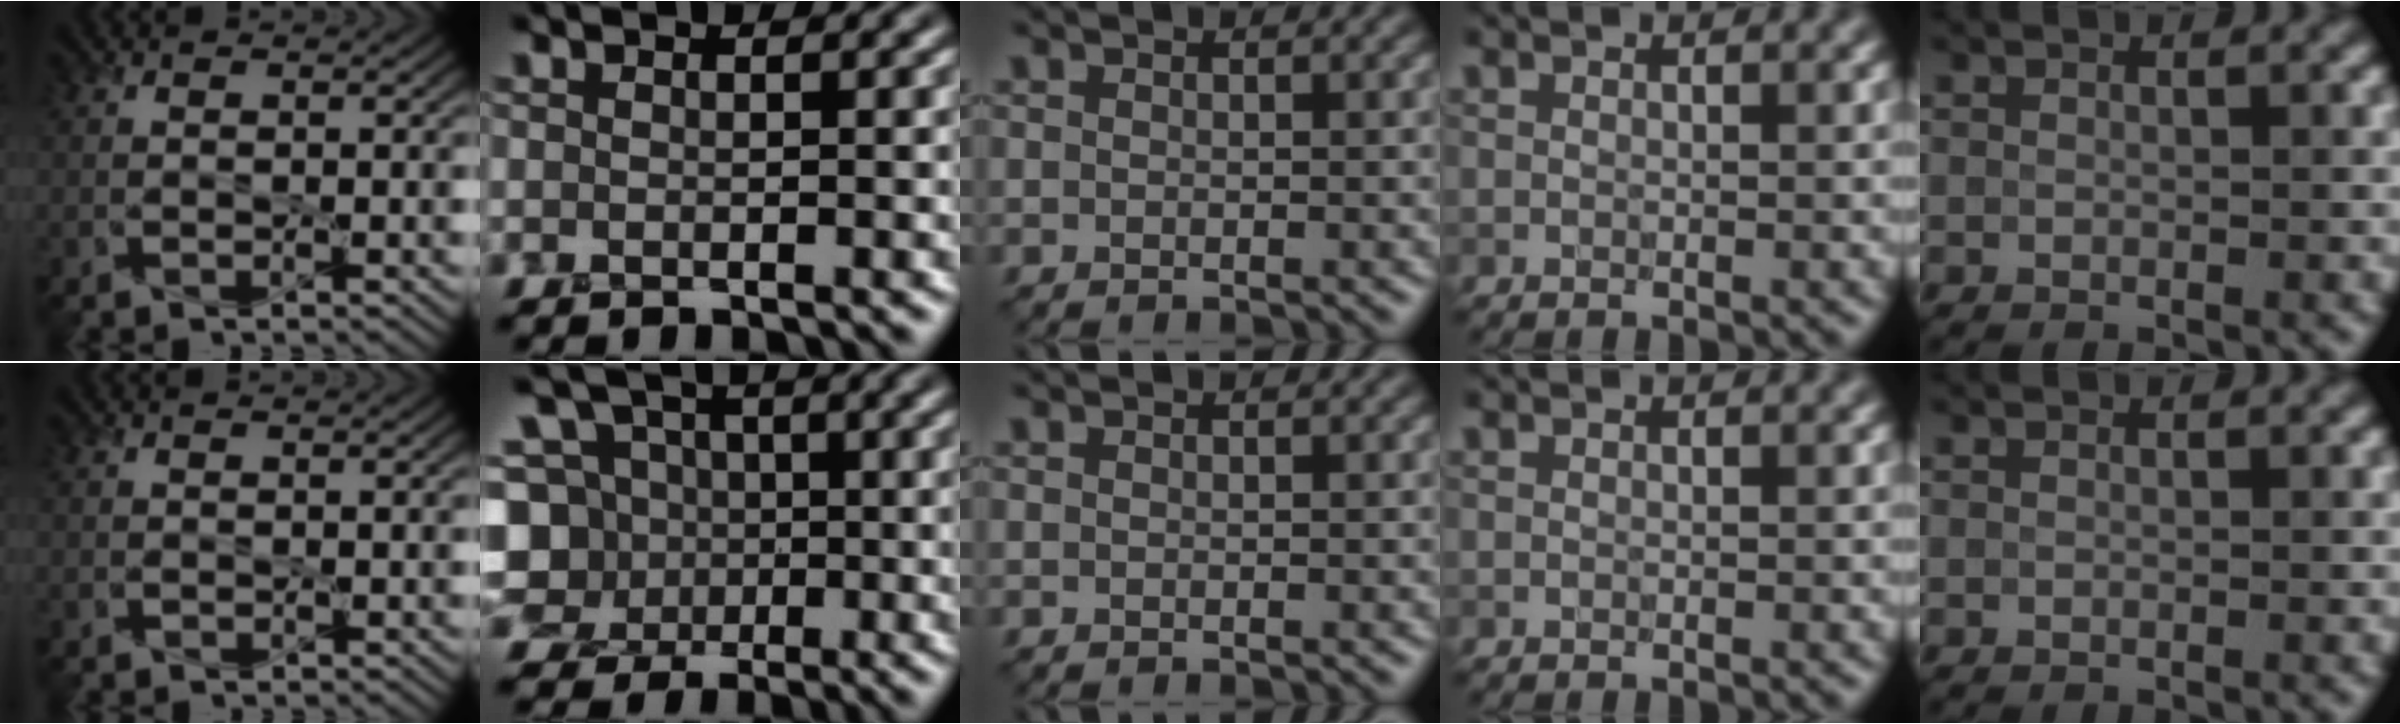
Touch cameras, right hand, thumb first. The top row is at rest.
{"thumb": {"total": 0.6, "force": [0.2, 0.0, -0.6], "torque": [0.008, -0.001, 0.005]}, "index": {"total": 5.7, "force": [0.2, 5.3, 1.9], "torque": [-0.032, 0.028, -0.022]}}